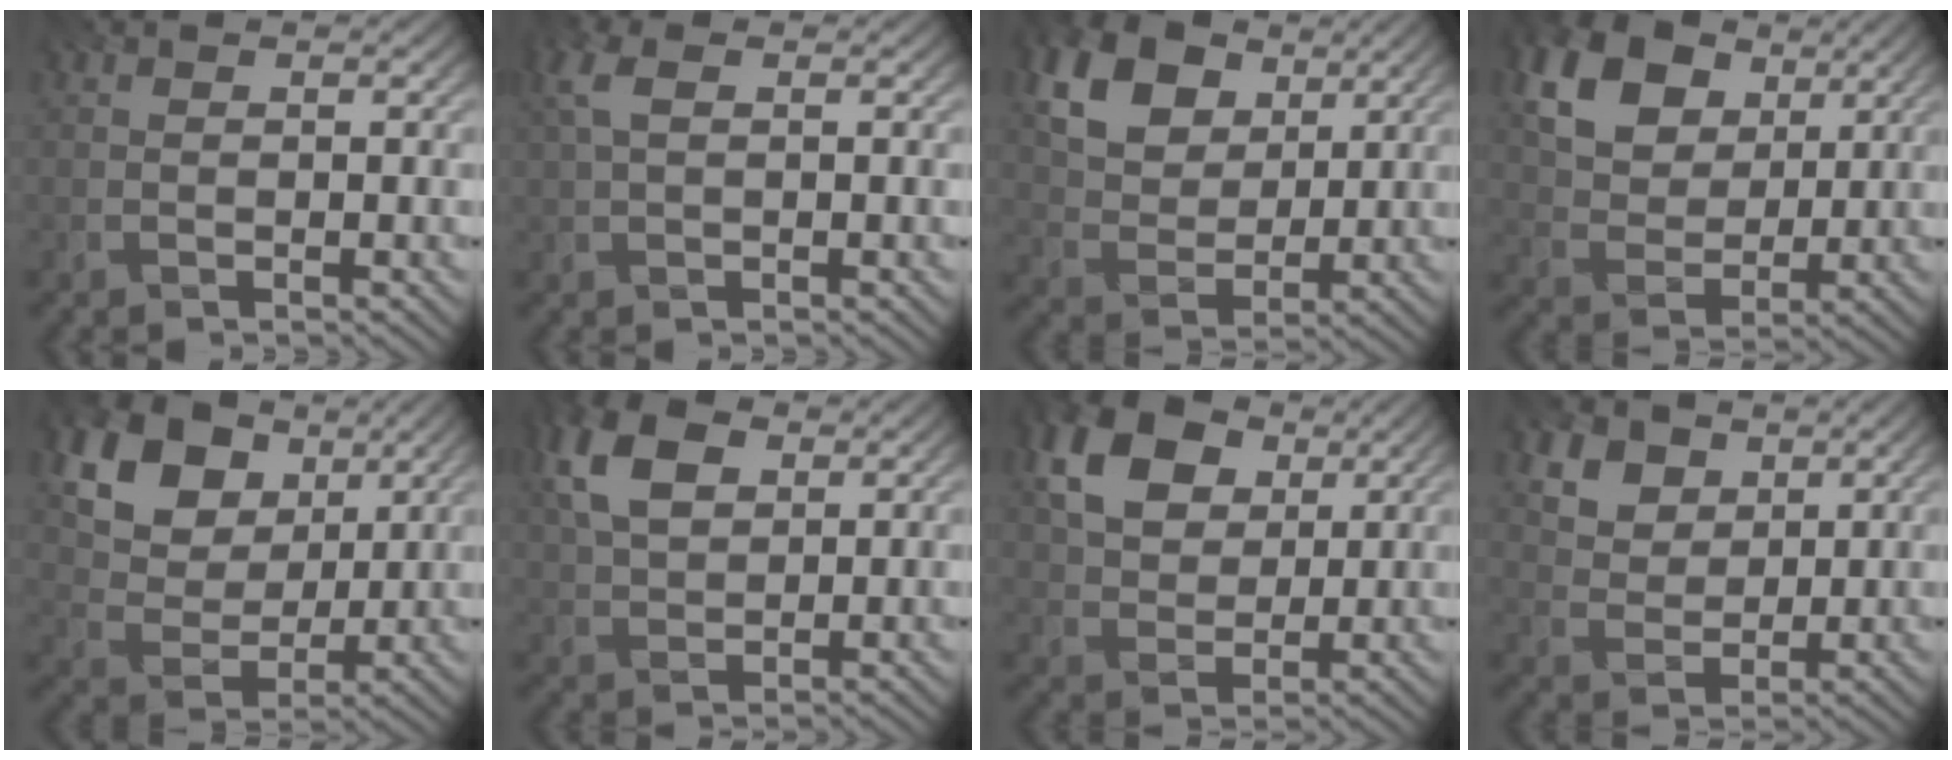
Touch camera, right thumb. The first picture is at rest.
{"total": 3.5, "force": [0.8, 1.6, 3.0], "torque": [-0.085, 0.011, 0.012]}
{"total": 14.1, "force": [6.8, 9.7, 7.7], "torque": [-0.209, 0.018, 0.132]}
{"total": 16.3, "force": [7.9, 11.4, 8.5], "torque": [-0.223, 0.033, 0.163]}
{"total": 15.7, "force": [7.2, 11.0, 8.5], "torque": [-0.212, 0.029, 0.152]}
{"total": 8.6, "force": [3.1, 5.2, 6.2], "torque": [-0.161, 0.018, 0.058]}
{"total": 11.8, "force": [5.1, 7.9, 7.1], "torque": [-0.158, 0.021, 0.075]}
{"total": 8.5, "force": [4.7, 5.8, 4.1], "torque": [-0.146, -0.013, 0.094]}